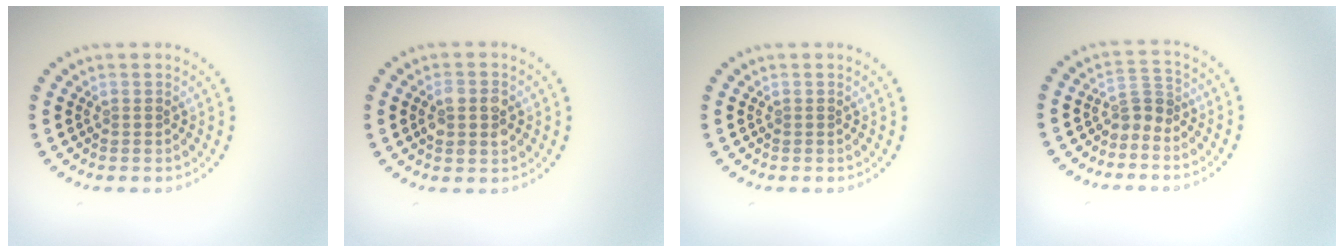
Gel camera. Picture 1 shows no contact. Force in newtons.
{"total": 2.9, "press": 2.9, "slide": 0.3}
{"total": 0.0}
{"total": 1.8, "press": 1.4, "slide": 1.2}